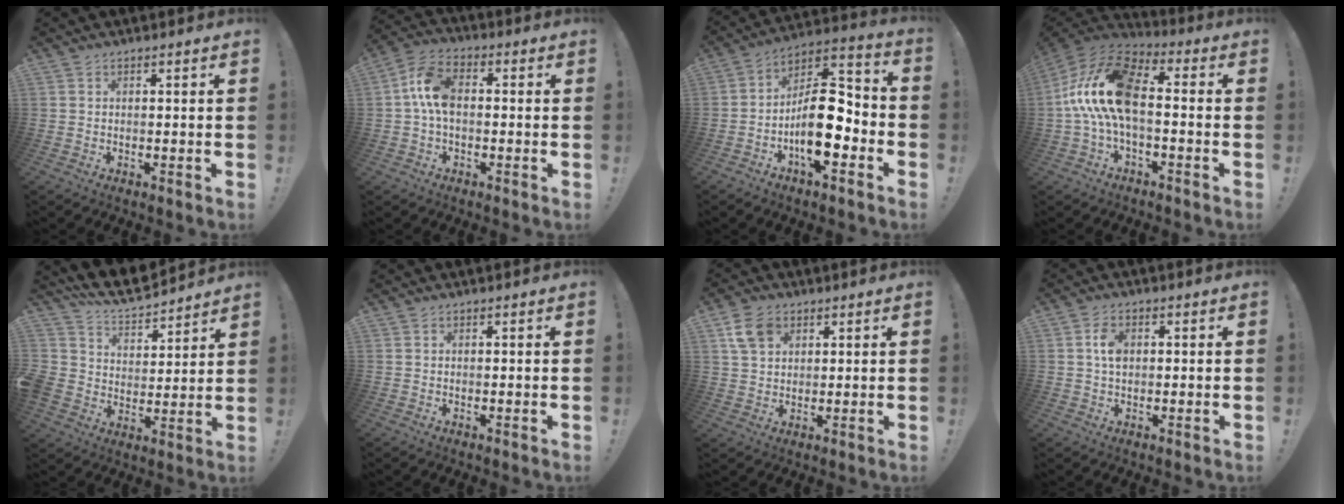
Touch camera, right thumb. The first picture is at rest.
{"total": 10.2, "force": [0.6, 6.3, 8.0], "torque": [-0.153, 0.007, 0.016]}
{"total": 17.5, "force": [-4.5, 8.2, 14.7], "torque": [-0.235, 0.028, -0.066]}
{"total": 17.8, "force": [0.3, 8.7, 15.5], "torque": [-0.294, 0.016, 0.012]}
{"total": 9.9, "force": [8.0, 4.9, 2.9], "torque": [-0.071, -0.064, 0.154]}
{"total": 0.0}
{"total": 8.7, "force": [4.2, 6.3, 4.3], "torque": [-0.075, -0.004, 0.086]}
{"total": 5.2, "force": [0.8, 3.5, 3.8], "torque": [-0.059, 0.006, 0.014]}